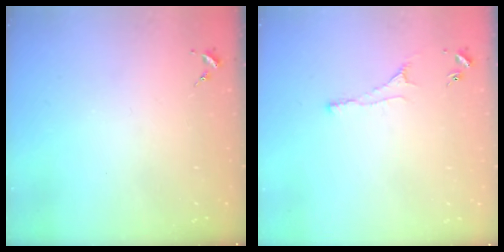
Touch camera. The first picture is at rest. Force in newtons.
{"total": 3.5, "press": 3.4, "slide": 0.6}